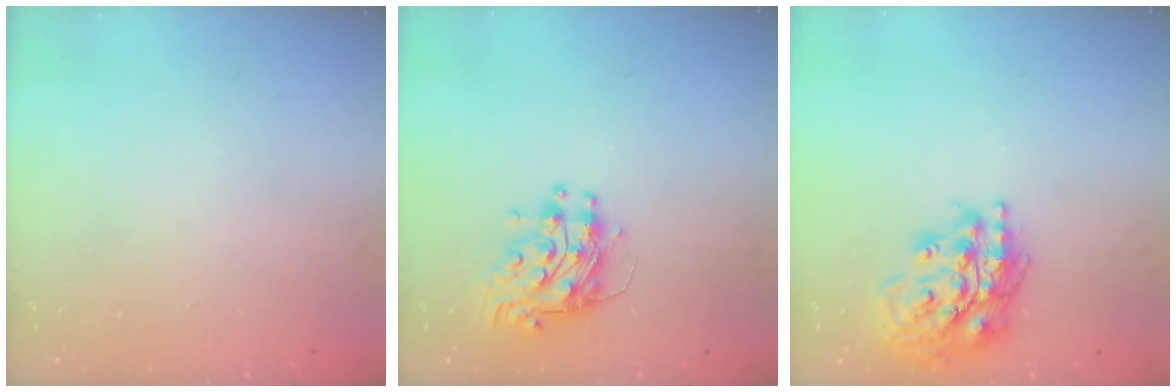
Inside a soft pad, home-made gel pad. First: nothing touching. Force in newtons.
{"total": 9.8, "press": 9.8, "slide": 1.1}
{"total": 18.3, "press": 18.1, "slide": 2.6}